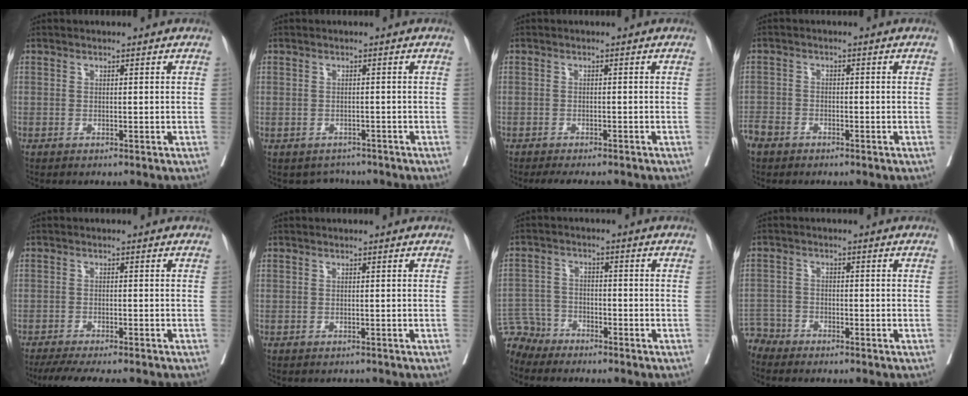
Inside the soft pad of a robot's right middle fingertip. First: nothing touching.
{"total": 3.0, "force": [-2.2, 2.1, -0.2], "torque": [0.003, 0.009, -0.032]}
{"total": 6.0, "force": [-5.2, 1.7, 2.4], "torque": [-0.023, -0.008, -0.071]}
{"total": 3.7, "force": [-3.0, 2.1, 0.9], "torque": [-0.019, 0.002, -0.058]}
{"total": 10.4, "force": [-9.1, 1.5, 4.9], "torque": [-0.063, -0.013, -0.128]}
{"total": 0.9, "force": [-0.8, 0.5, 0.0], "torque": [-0.004, 0.001, -0.012]}
{"total": 5.5, "force": [-4.9, 2.3, -0.9], "torque": [0.019, 0.002, -0.098]}
{"total": 4.1, "force": [-3.9, 1.3, -0.6], "torque": [0.016, -0.006, -0.078]}